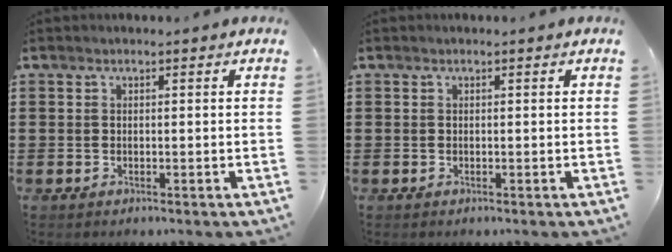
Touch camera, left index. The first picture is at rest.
{"total": 0.0}